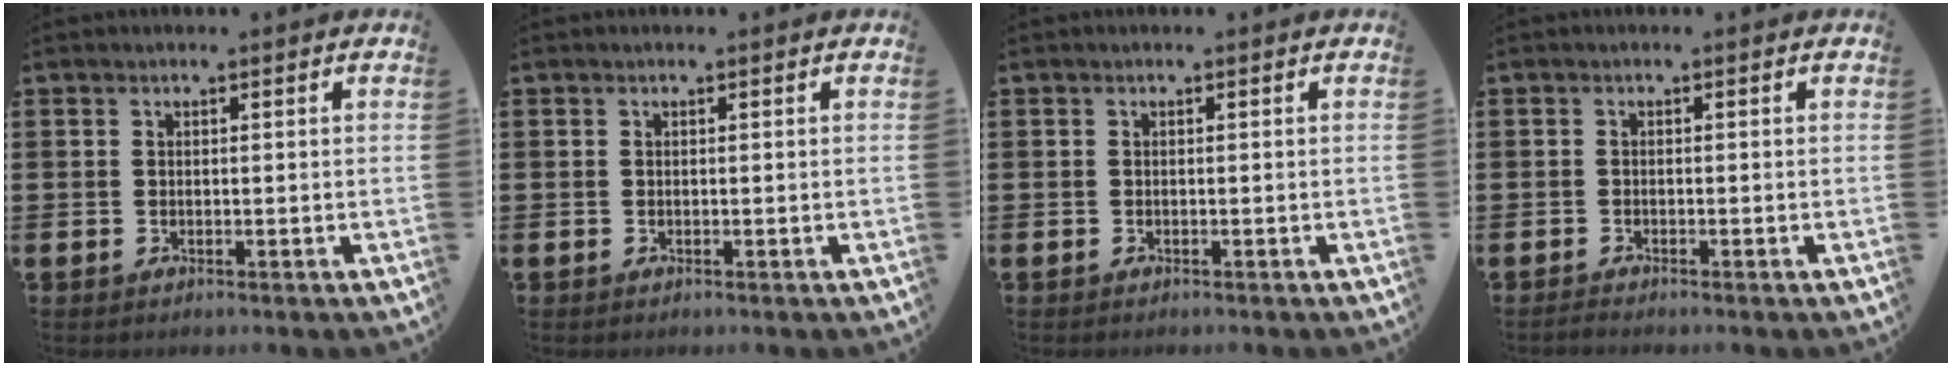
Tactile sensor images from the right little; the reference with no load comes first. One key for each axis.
{"total": 0.0}
{"total": 0.0}
{"total": 0.6, "fx": -0.5, "fy": 0.0, "fz": 0.2, "tx": -0.003, "ty": -0.002, "tz": -0.011}